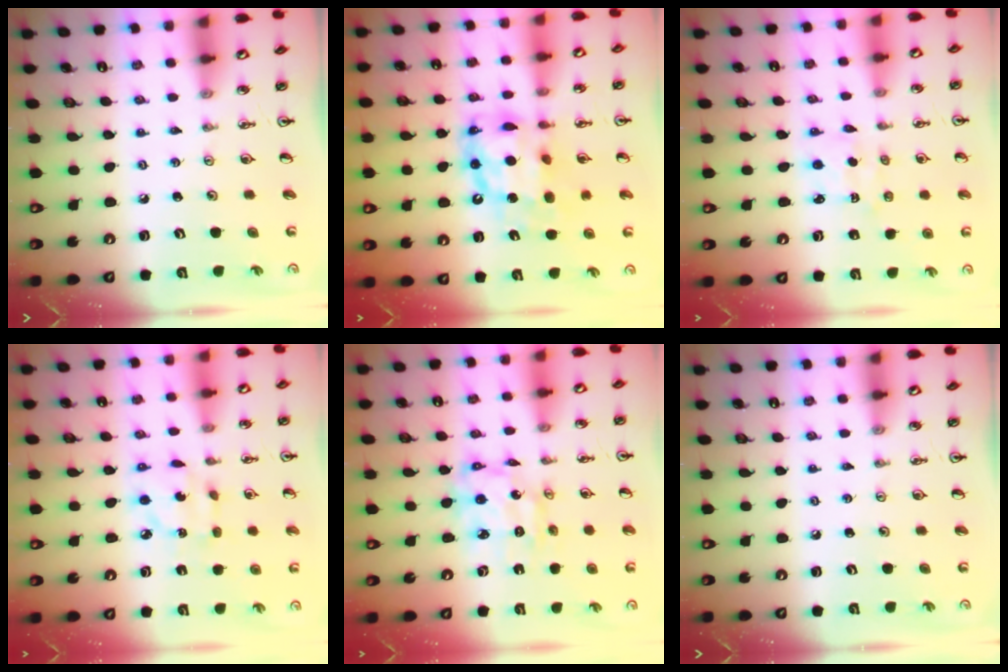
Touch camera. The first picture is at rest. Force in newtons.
{"total": 12.8, "press": 12.7, "slide": 1.2}
{"total": 1.6, "press": 1.5, "slide": 0.7}
{"total": 6.7, "press": 6.7, "slide": 0.3}
{"total": 10.1, "press": 10.0, "slide": 0.9}
{"total": 0.0}